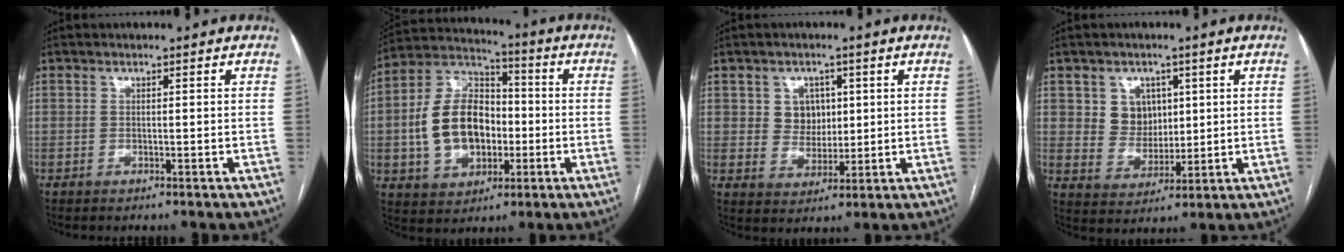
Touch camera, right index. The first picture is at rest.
{"total": 14.3, "force": [-1.7, 9.5, 10.5], "torque": [-0.223, 0.030, -0.021]}
{"total": 4.9, "force": [1.5, 4.4, 1.8], "torque": [-0.026, 0.009, 0.030]}
{"total": 6.0, "force": [2.1, 5.2, 2.1], "torque": [-0.039, 0.011, 0.046]}